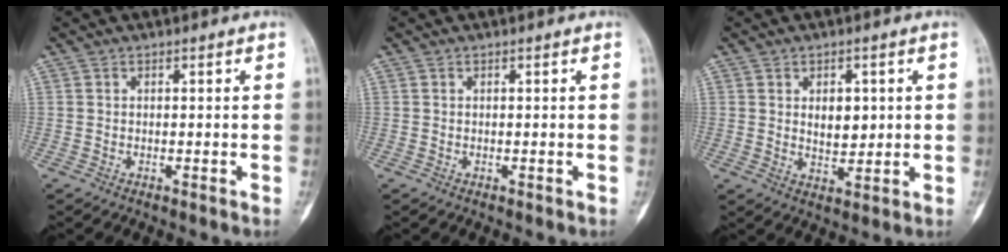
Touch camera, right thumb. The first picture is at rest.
{"total": 0.0}
{"total": 5.5, "force": [1.0, 3.7, 3.9], "torque": [-0.030, -0.009, 0.021]}